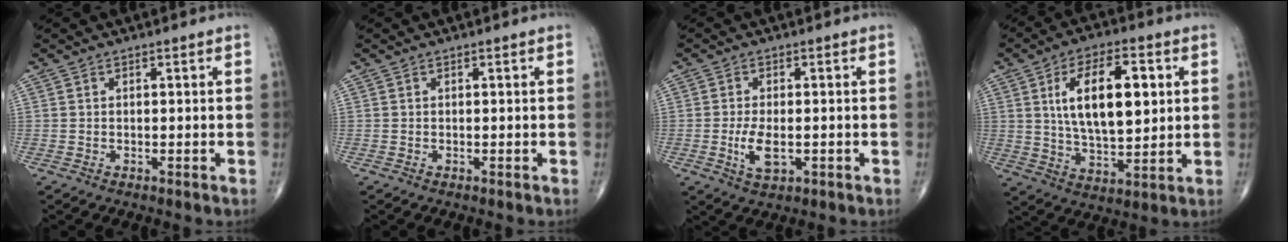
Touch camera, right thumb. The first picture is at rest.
{"total": 0.0}
{"total": 5.3, "force": [-1.1, 2.5, 4.5], "torque": [-0.087, -0.007, -0.017]}
{"total": 16.1, "force": [3.6, 7.5, 13.7], "torque": [-0.214, -0.008, 0.067]}